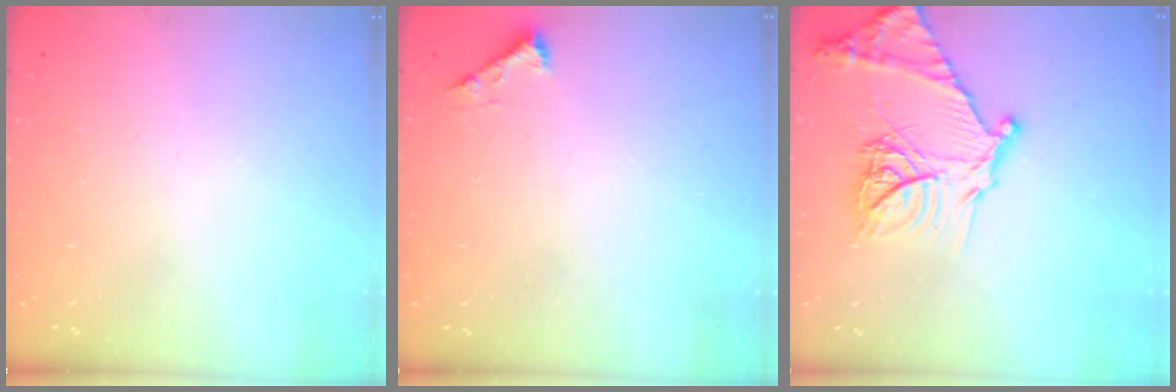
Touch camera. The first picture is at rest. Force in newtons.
{"total": 2.3, "press": 2.3, "slide": 0.3}
{"total": 20.3, "press": 20.3, "slide": 1.7}